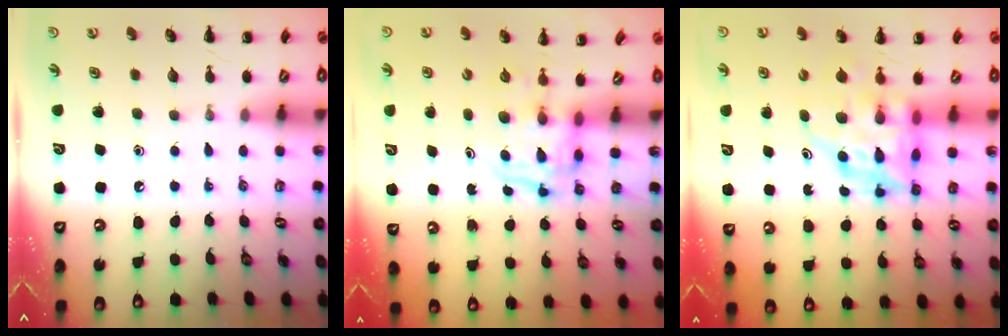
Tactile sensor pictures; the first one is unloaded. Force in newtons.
{"total": 3.3, "press": 3.2, "slide": 0.6}
{"total": 7.9, "press": 7.6, "slide": 2.2}